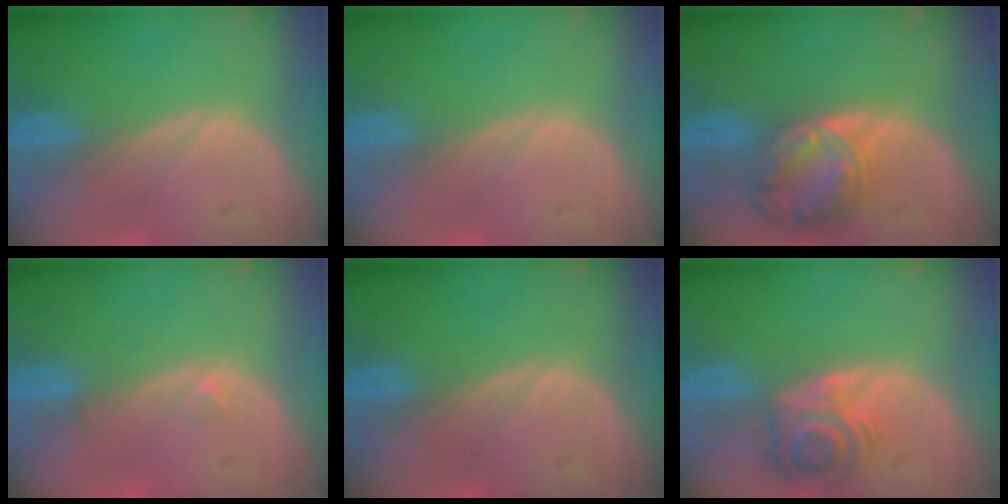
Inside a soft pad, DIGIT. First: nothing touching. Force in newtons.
{"total": 0.0}
{"total": 8.2, "press": 7.0, "slide": 4.3}
{"total": 0.5, "press": 0.5, "slide": 0.2}
{"total": 0.0}
{"total": 5.6, "press": 5.5, "slide": 1.0}